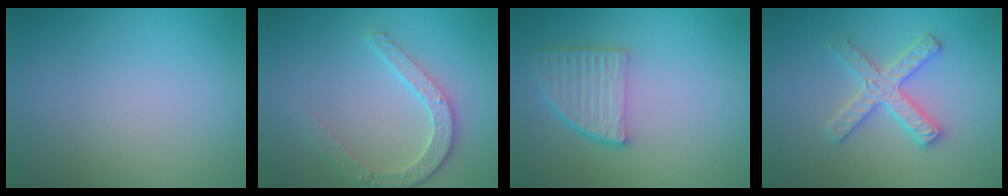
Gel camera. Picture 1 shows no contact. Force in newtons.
{"total": 3.4, "press": 2.9, "slide": 1.9}
{"total": 4.5, "press": 3.4, "slide": 3.0}
{"total": 2.9, "press": 2.9, "slide": 0.5}